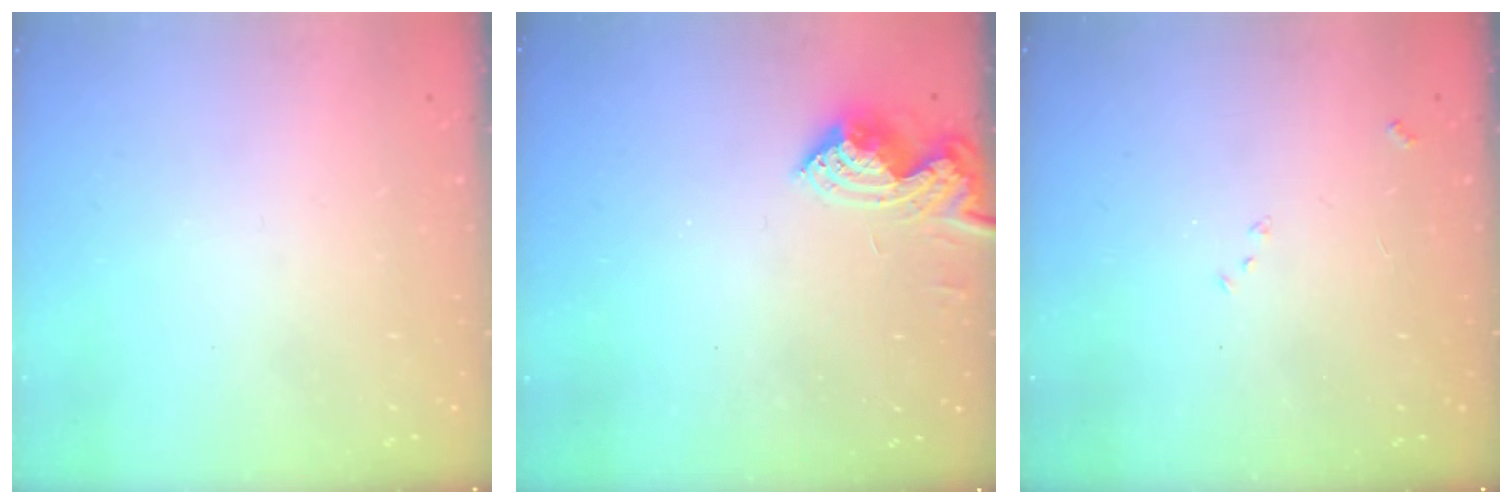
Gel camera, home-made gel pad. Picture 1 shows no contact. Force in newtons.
{"total": 8.6, "press": 8.6, "slide": 0.4}
{"total": 6.5, "press": 6.4, "slide": 0.8}